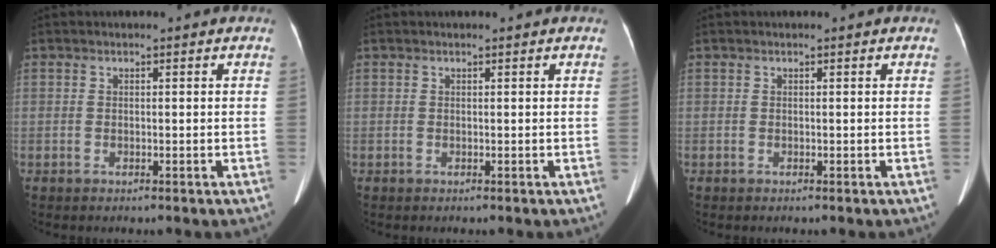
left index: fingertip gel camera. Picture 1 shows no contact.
{"total": 0.0}
{"total": 0.0}